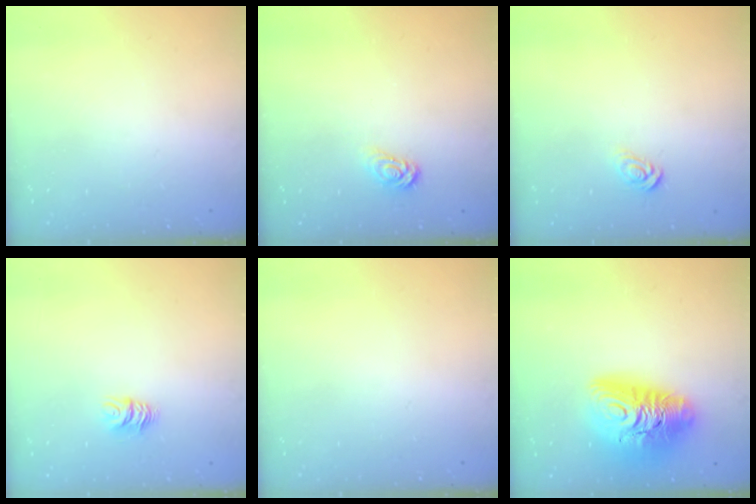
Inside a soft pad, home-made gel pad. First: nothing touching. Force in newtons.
{"total": 3.1, "press": 3.1, "slide": 0.3}
{"total": 3.7, "press": 3.7, "slide": 0.4}
{"total": 5.5, "press": 5.5, "slide": 0.2}
{"total": 0.0}
{"total": 17.9, "press": 17.8, "slide": 1.8}